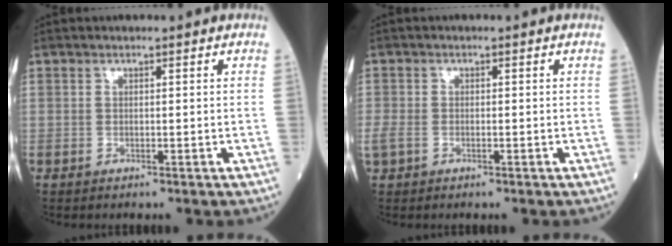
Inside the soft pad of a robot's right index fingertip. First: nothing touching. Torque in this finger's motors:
{"motor_torque": [0.34, -0.12, 0.16, 0.04]}